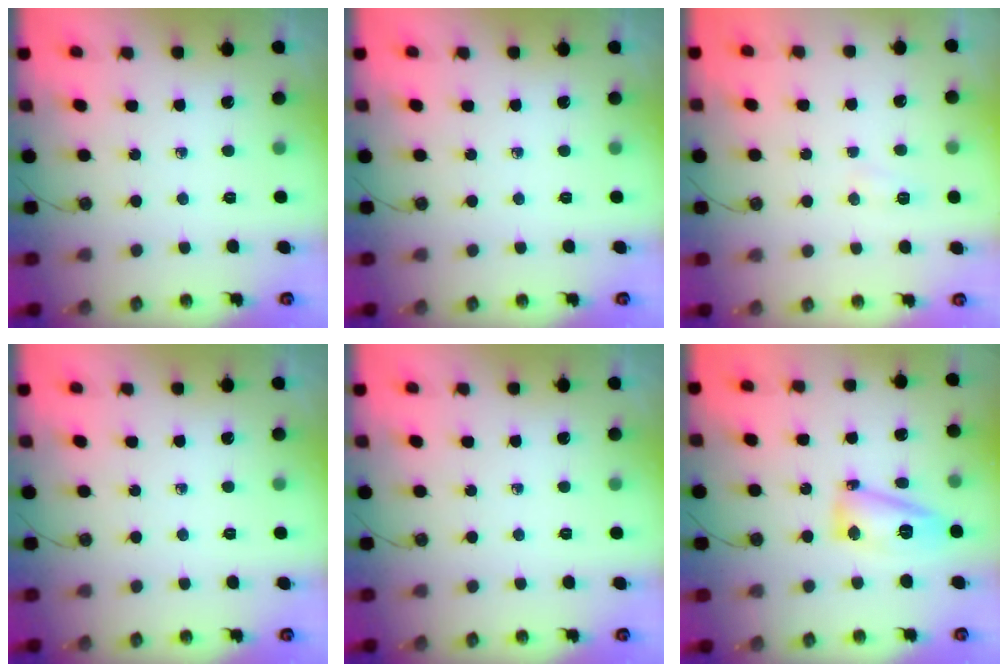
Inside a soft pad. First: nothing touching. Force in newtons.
{"total": 0.0}
{"total": 4.6, "press": 4.6, "slide": 0.5}
{"total": 0.0}
{"total": 0.0}
{"total": 12.0, "press": 12.0, "slide": 1.2}